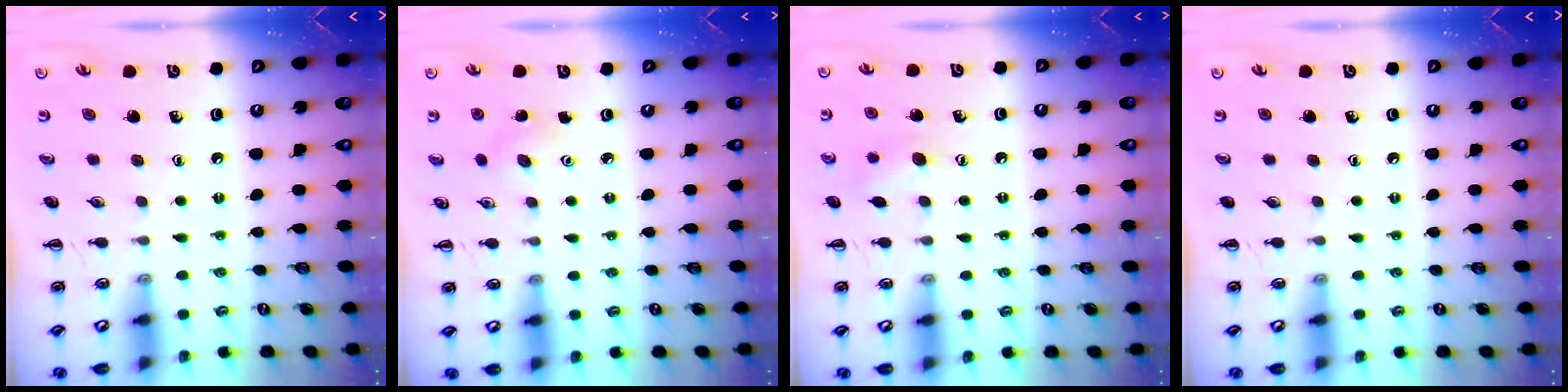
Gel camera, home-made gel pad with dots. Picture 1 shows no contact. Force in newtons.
{"total": 3.0, "press": 2.8, "slide": 0.8}
{"total": 6.6, "press": 6.5, "slide": 1.5}
{"total": 0.0}